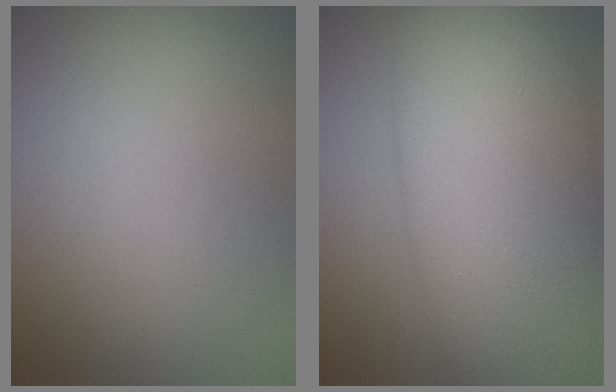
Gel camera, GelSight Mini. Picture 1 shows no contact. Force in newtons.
{"total": 12.3, "press": 12.3, "slide": 0.3}